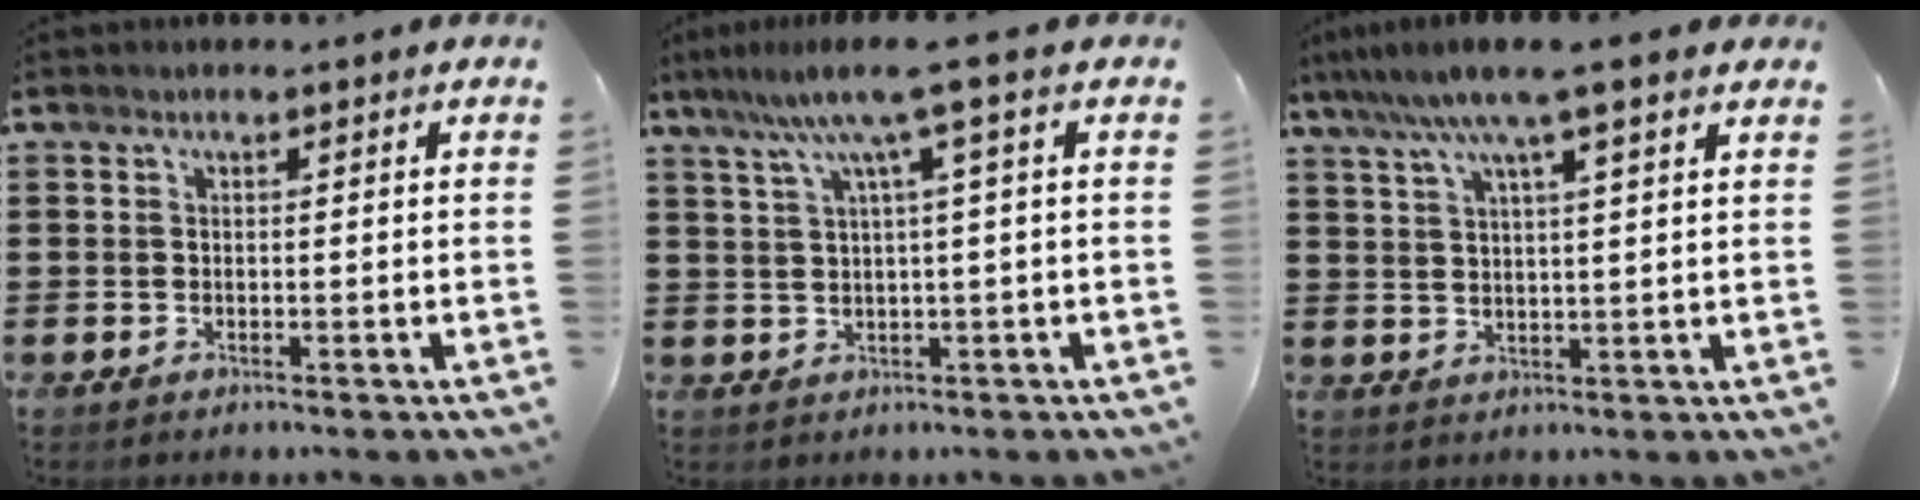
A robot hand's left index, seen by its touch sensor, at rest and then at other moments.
{"total": 7.3, "force": [2.8, -0.3, 6.7], "torque": [-0.135, -0.003, 0.043]}
{"total": 7.9, "force": [5.8, 0.2, 5.4], "torque": [-0.120, -0.012, 0.100]}